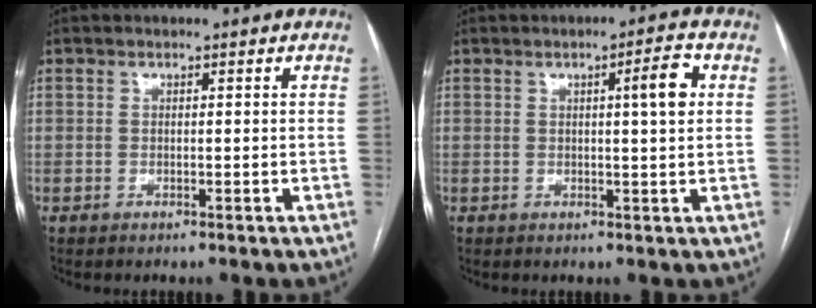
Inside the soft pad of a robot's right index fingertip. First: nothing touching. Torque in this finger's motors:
{"motor_torque": [0.45, 0.09, 0.27, 0.06]}